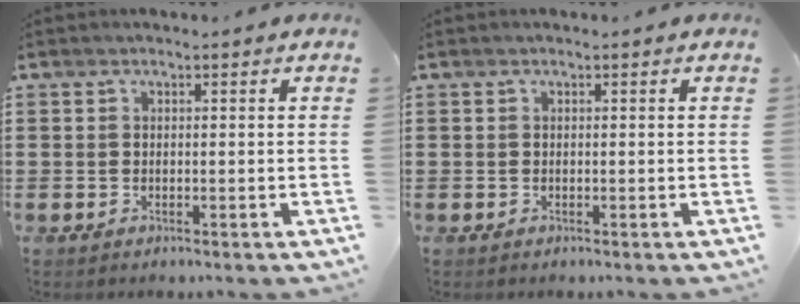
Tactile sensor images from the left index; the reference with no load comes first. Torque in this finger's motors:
{"motor_torque": [0.00, 0.00, 0.00, 0.00]}